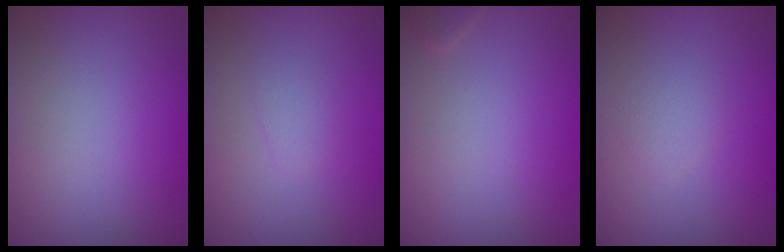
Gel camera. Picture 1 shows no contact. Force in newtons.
{"total": 0.9, "press": 0.9, "slide": 0.0}
{"total": 0.8, "press": 0.8, "slide": 0.1}
{"total": 1.1, "press": 1.1, "slide": 0.0}